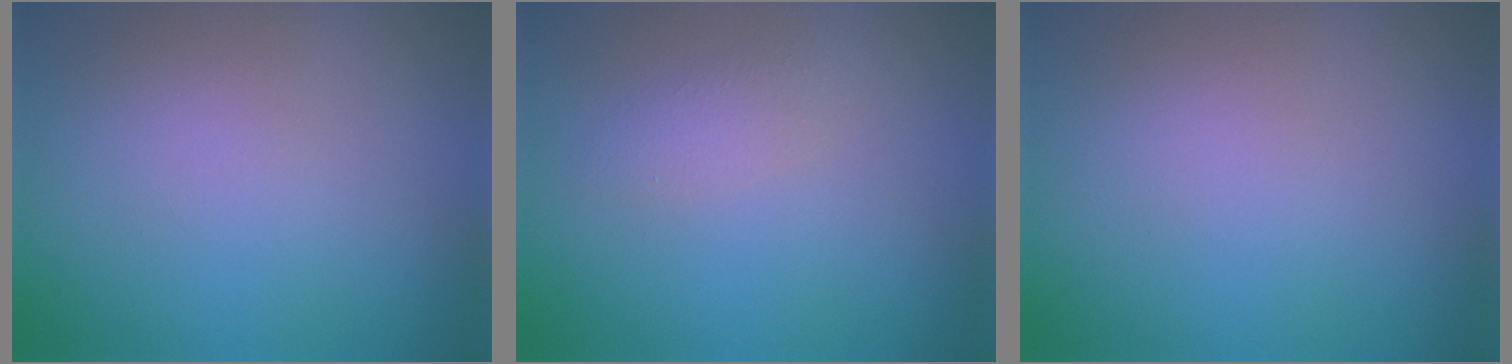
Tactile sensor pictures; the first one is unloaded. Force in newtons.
{"total": 1.4, "press": 1.4, "slide": 0.1}
{"total": 0.0}